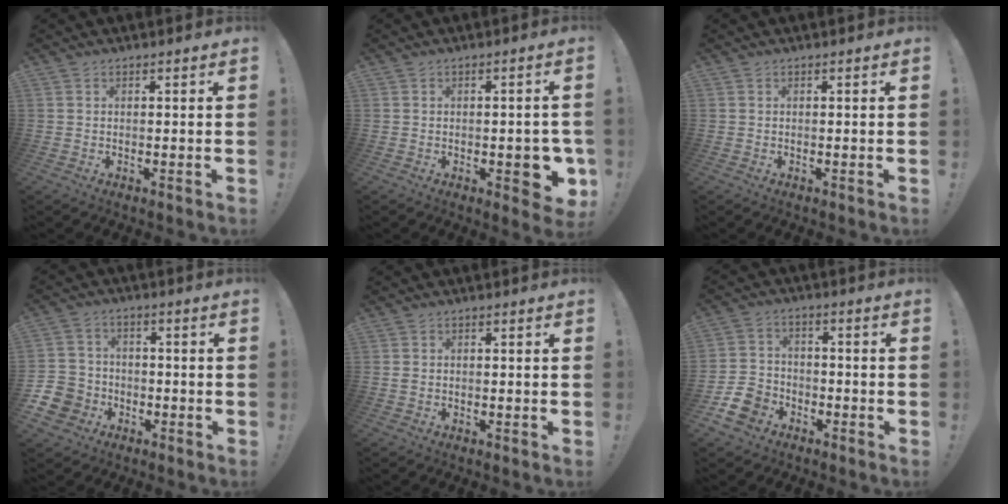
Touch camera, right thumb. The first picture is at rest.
{"total": 7.5, "force": [-2.2, 3.5, 6.3], "torque": [-0.069, 0.007, -0.028]}
{"total": 0.0}
{"total": 8.9, "force": [-4.1, 7.5, 2.6], "torque": [-0.057, 0.032, -0.073]}
{"total": 1.0, "force": [-0.3, 0.7, 0.7], "torque": [-0.017, 0.007, -0.004]}
{"total": 10.2, "force": [-6.1, 7.3, 3.8], "torque": [-0.070, 0.038, -0.111]}